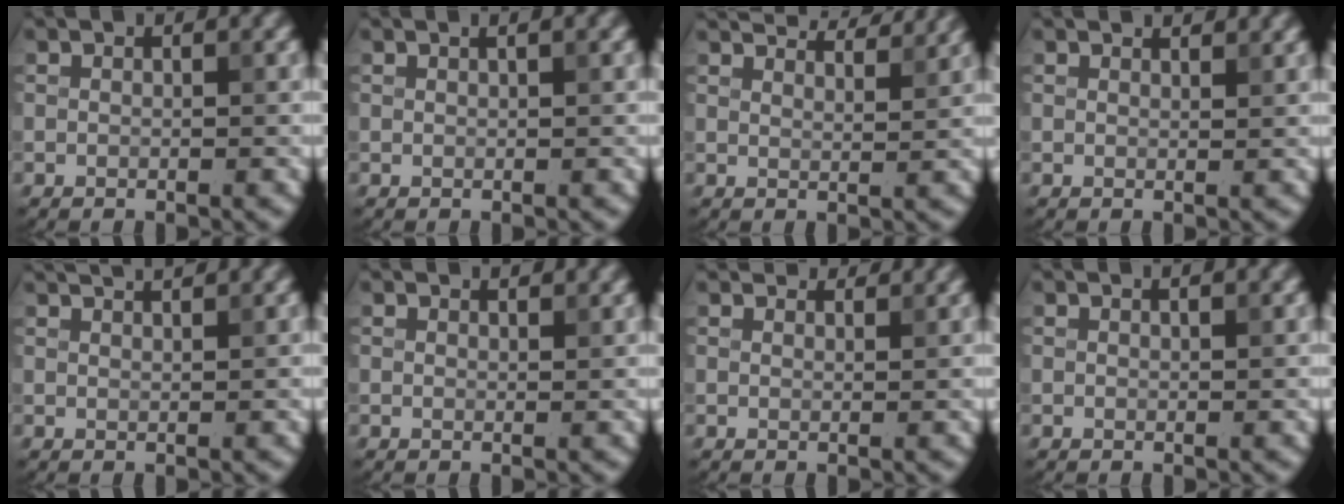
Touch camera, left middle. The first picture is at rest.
{"total": 0.7, "force": [0.4, 0.0, 0.6], "torque": [-0.009, 0.007, 0.012]}
{"total": 5.1, "force": [4.9, 0.4, 1.6], "torque": [-0.031, 0.011, 0.062]}
{"total": 1.2, "force": [1.2, 0.3, 0.2], "torque": [-0.009, 0.001, 0.020]}
{"total": 2.3, "force": [2.2, -0.1, 0.6], "torque": [-0.011, 0.009, 0.035]}
{"total": 0.9, "force": [0.9, 0.2, 0.2], "torque": [-0.006, 0.001, 0.017]}
{"total": 2.2, "force": [2.1, 0.5, 0.4], "torque": [-0.014, 0.006, 0.027]}
{"total": 0.8, "force": [0.6, 0.1, 0.6], "torque": [-0.008, 0.004, 0.015]}